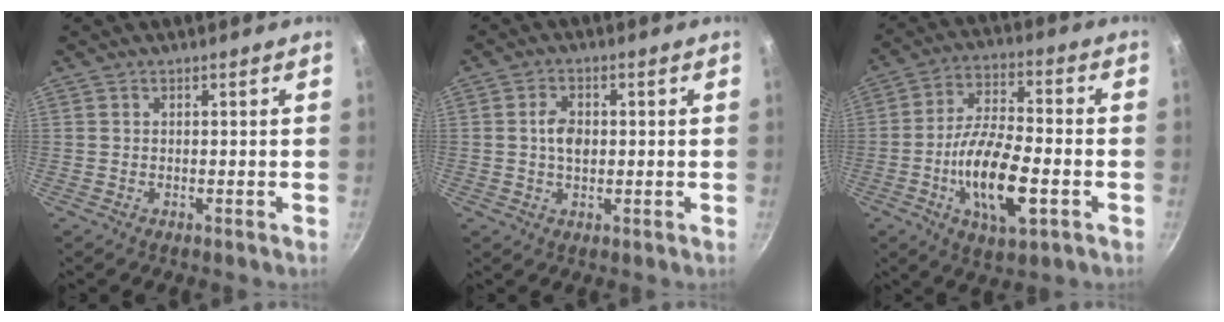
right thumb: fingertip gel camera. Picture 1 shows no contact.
{"total": 4.5, "force": [0.3, 3.0, 3.3], "torque": [-0.046, 0.006, 0.001]}
{"total": 15.5, "force": [-4.4, 6.0, 13.6], "torque": [-0.244, 0.022, -0.083]}